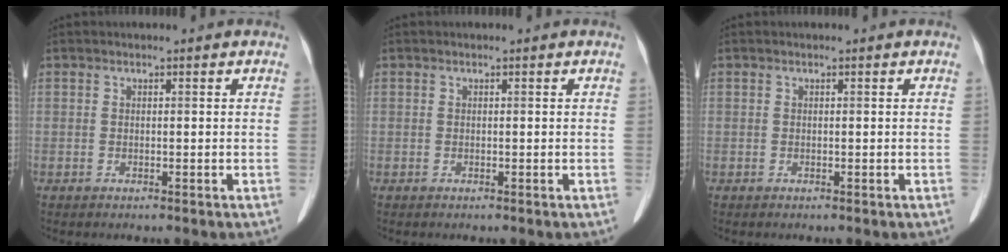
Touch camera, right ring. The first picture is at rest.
{"total": 0.0}
{"total": 0.0}